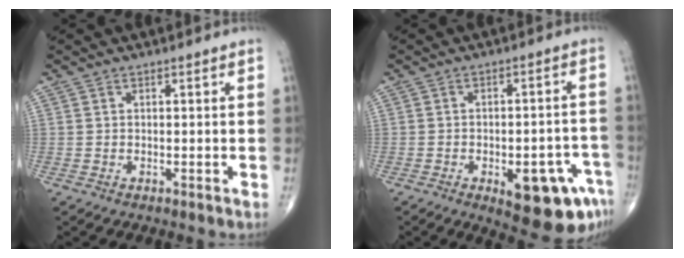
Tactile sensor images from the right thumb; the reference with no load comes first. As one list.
[{"total": 13.7, "force": [-6.4, 5.4, 10.8], "torque": [-0.102, 0.033, -0.071]}]